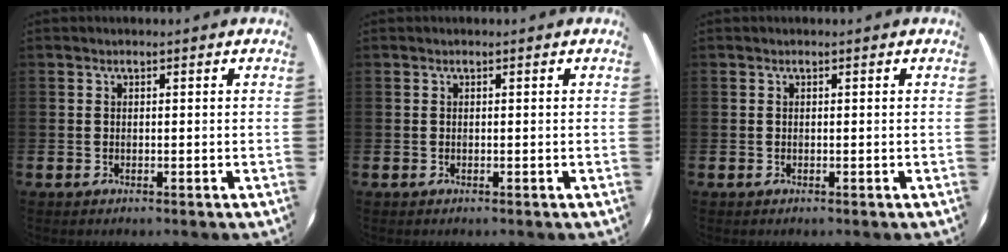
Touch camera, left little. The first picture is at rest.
{"total": 0.0}
{"total": 0.0}